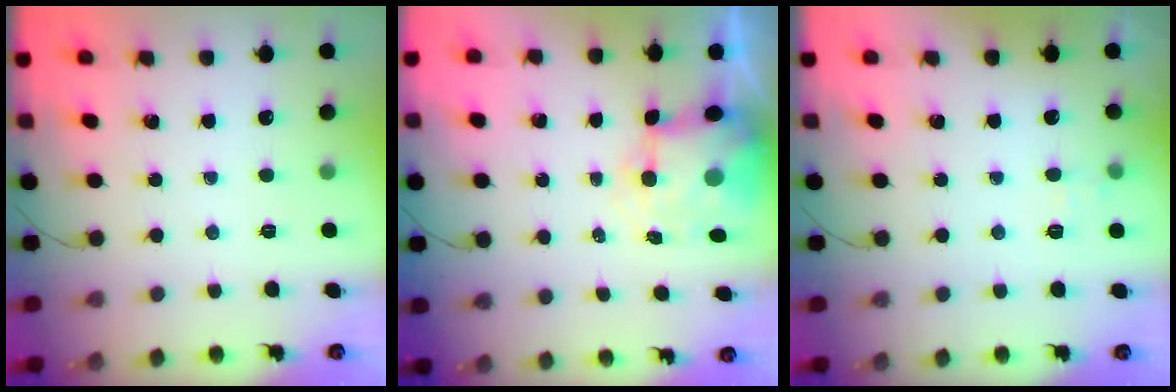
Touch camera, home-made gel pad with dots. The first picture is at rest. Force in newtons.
{"total": 7.8, "press": 7.4, "slide": 2.2}
{"total": 6.0, "press": 5.8, "slide": 1.5}